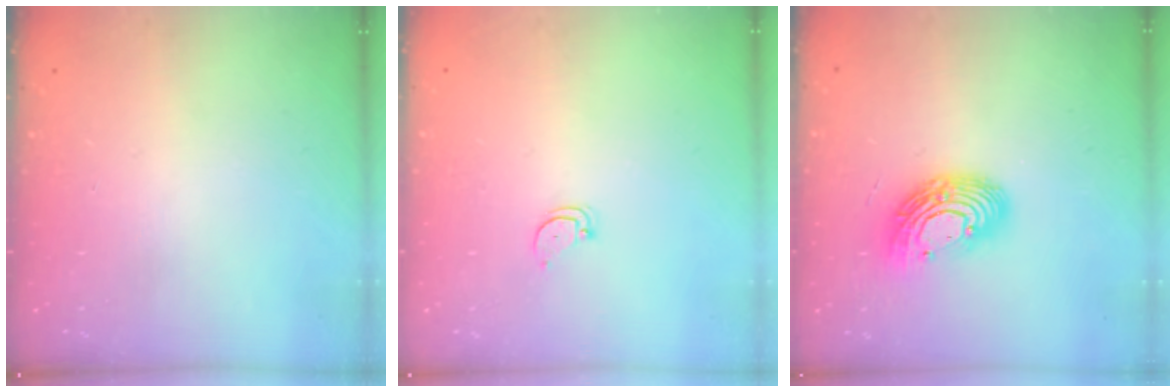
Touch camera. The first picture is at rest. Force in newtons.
{"total": 2.3, "press": 2.3, "slide": 0.2}
{"total": 13.9, "press": 13.8, "slide": 1.1}